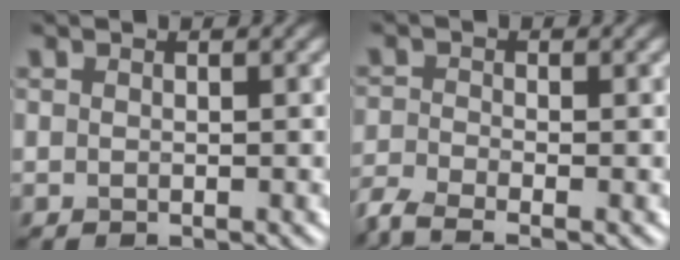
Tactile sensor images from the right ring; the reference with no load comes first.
{"total": 3.6, "force": [-2.9, 1.0, 1.9], "torque": [-0.043, -0.011, -0.071]}